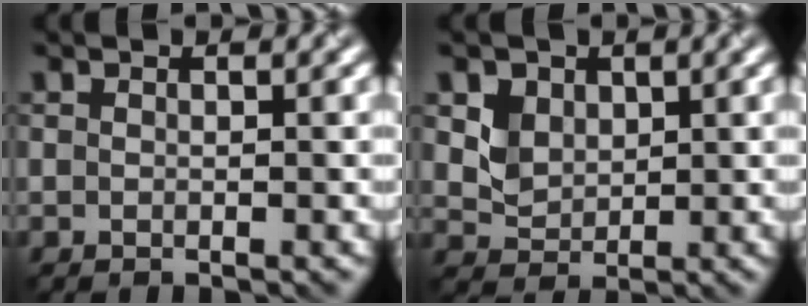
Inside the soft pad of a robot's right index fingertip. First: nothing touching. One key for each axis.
{"total": 2.6, "fx": 1.0, "fy": 2.2, "fz": 1.1, "tx": -0.025, "ty": -0.014, "tz": 0.025}